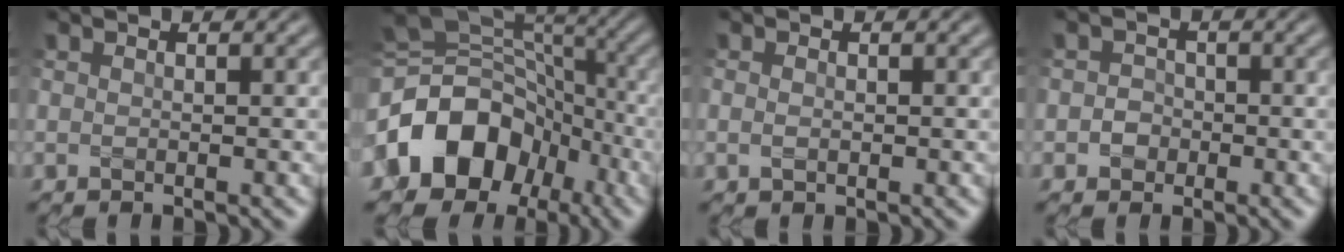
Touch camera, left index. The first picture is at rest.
{"total": 12.0, "force": [-4.3, 9.2, 6.3], "torque": [-0.127, -0.001, -0.085]}
{"total": 0.9, "force": [0.0, 0.6, 0.7], "torque": [-0.016, -0.001, -0.001]}
{"total": 1.6, "force": [-0.4, 1.5, 0.5], "torque": [0.004, 0.001, -0.015]}